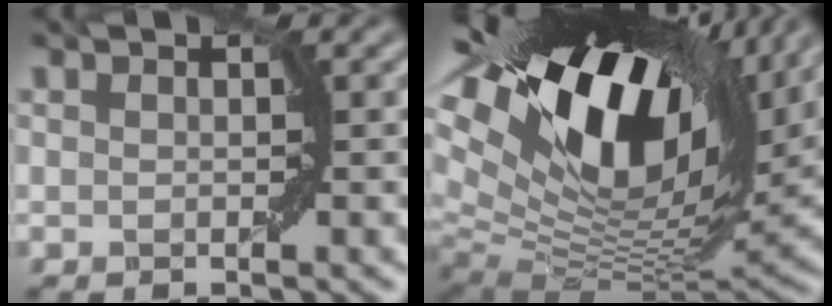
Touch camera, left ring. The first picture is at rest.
{"total": 19.5, "force": [9.1, 9.5, 14.3], "torque": [-0.275, 0.027, 0.161]}